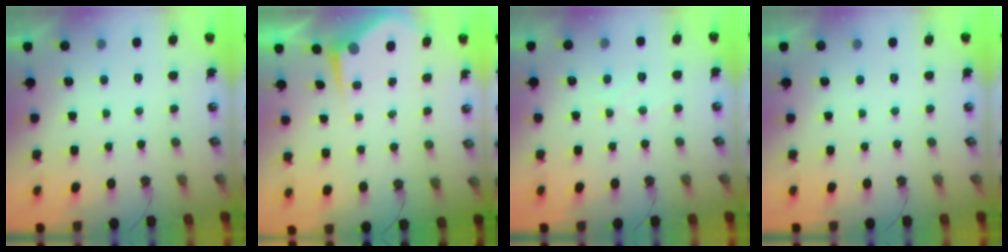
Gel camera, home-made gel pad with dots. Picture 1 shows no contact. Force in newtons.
{"total": 5.0, "press": 4.9, "slide": 0.7}
{"total": 6.5, "press": 6.5, "slide": 0.5}
{"total": 0.0}